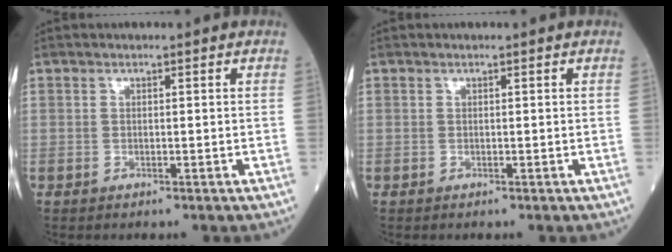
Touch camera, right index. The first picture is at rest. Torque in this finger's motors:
{"motor_torque": [0.03, -0.02, 0.00, -0.01]}